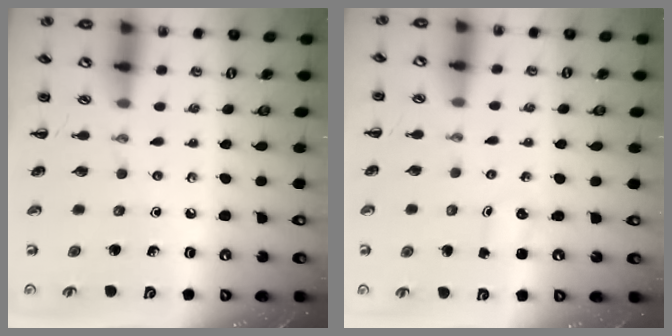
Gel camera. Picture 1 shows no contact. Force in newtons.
{"total": 1.2, "press": 1.2, "slide": 0.2}